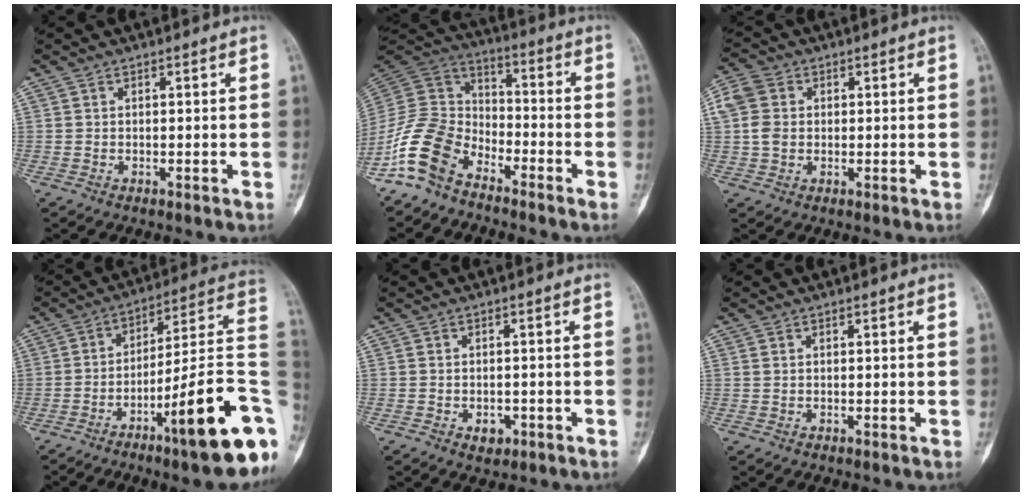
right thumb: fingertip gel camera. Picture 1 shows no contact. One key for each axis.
{"total": 12.7, "fx": -8.6, "fy": 7.5, "fz": 5.7, "tx": -0.104, "ty": 0.072, "tz": -0.182}
{"total": 6.2, "fx": 0.9, "fy": 5.0, "fz": 3.5, "tx": -0.079, "ty": 0.010, "tz": 0.012}
{"total": 21.5, "fx": -8.4, "fy": 3.6, "fz": 19.5, "tx": -0.229, "ty": 0.051, "tz": -0.122}
{"total": 2.6, "fx": -1.2, "fy": 1.7, "fz": 1.5, "tx": -0.010, "ty": 0.005, "tz": -0.011}
{"total": 0.5, "fx": 0.2, "fy": 0.4, "fz": 0.3, "tx": -0.004, "ty": 0.002, "tz": 0.003}